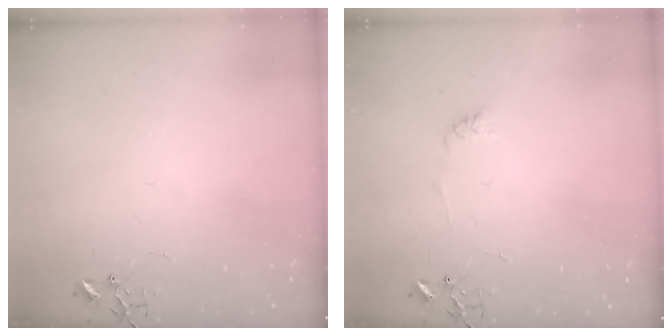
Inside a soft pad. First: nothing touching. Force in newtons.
{"total": 4.8, "press": 4.8, "slide": 0.2}